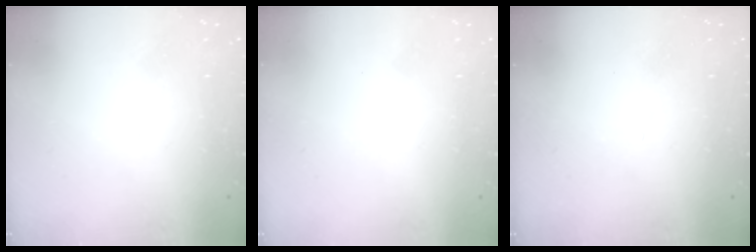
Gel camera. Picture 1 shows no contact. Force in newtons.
{"total": 1.7, "press": 1.7, "slide": 0.1}
{"total": 0.0}